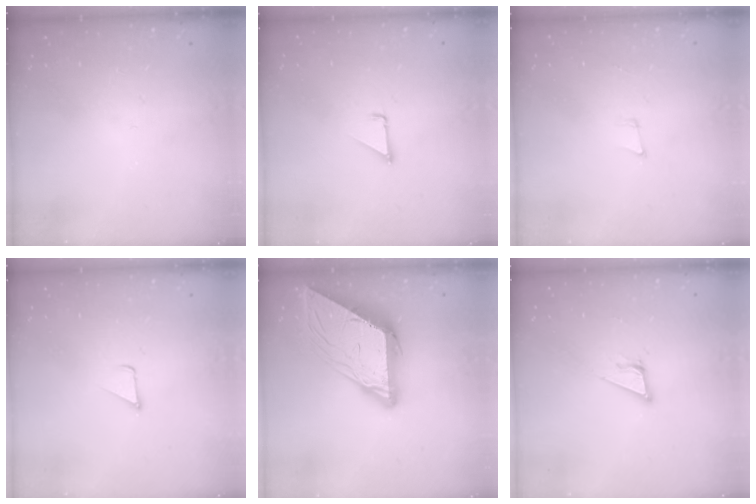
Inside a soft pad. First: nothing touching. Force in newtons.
{"total": 1.1, "press": 1.1, "slide": 0.1}
{"total": 4.1, "press": 3.2, "slide": 2.7}
{"total": 1.8, "press": 1.7, "slide": 0.1}
{"total": 14.2, "press": 14.1, "slide": 1.5}
{"total": 6.8, "press": 6.4, "slide": 2.4}